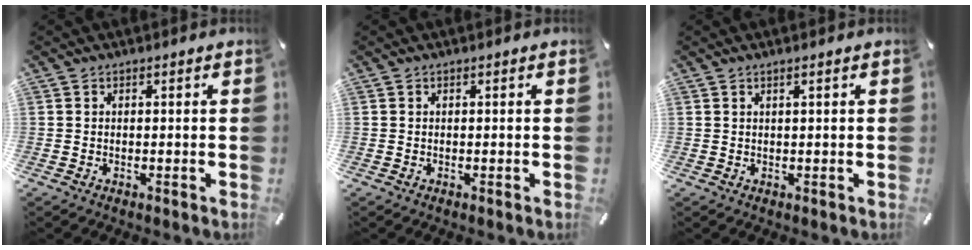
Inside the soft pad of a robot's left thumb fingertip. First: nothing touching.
{"total": 0.0}
{"total": 1.0, "force": [0.5, -0.1, 0.9], "torque": [-0.016, -0.001, 0.008]}